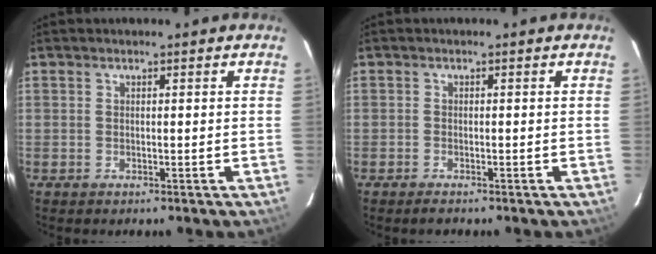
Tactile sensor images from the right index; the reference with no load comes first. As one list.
[{"total": 1.4, "force": [-1.2, 0.4, 0.5], "torque": [-0.015, -0.003, -0.024]}]